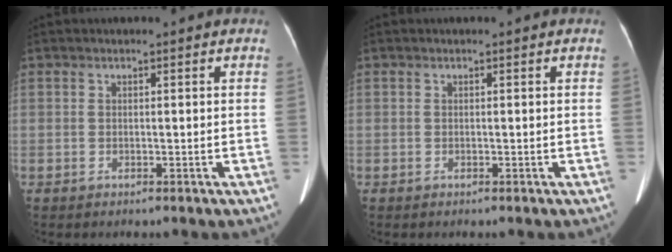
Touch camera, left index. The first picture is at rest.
{"total": 0.0}